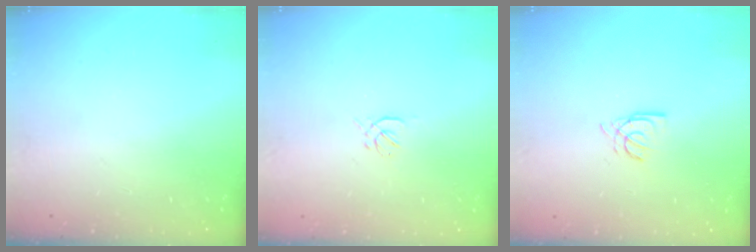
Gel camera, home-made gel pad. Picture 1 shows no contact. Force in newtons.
{"total": 0.7, "press": 0.5, "slide": 0.5}
{"total": 5.0, "press": 5.0, "slide": 0.4}